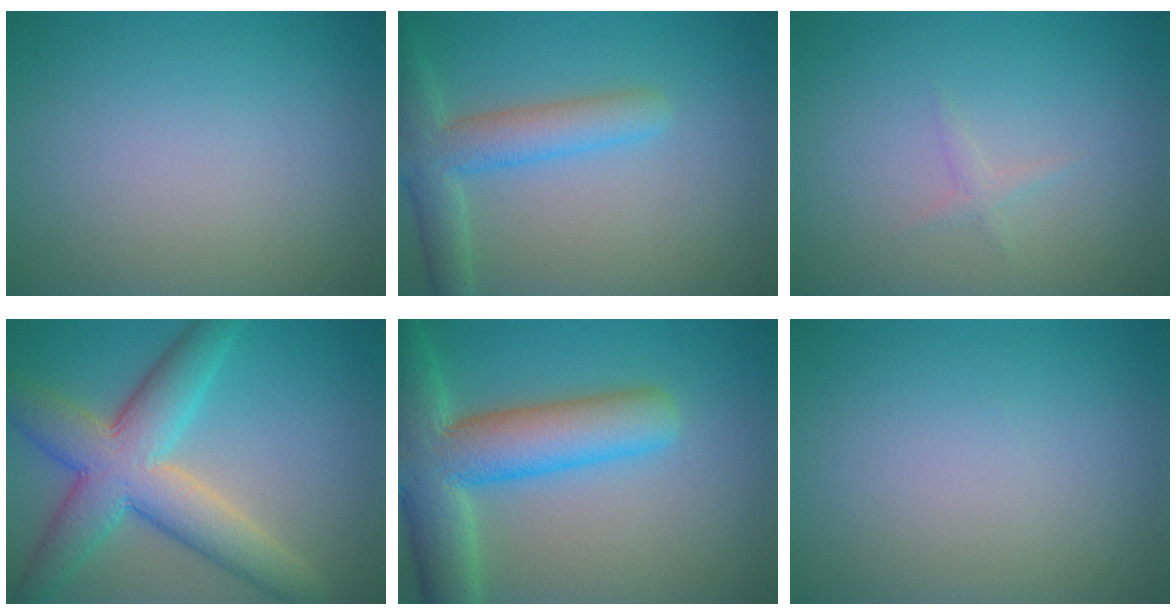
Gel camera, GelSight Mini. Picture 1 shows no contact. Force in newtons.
{"total": 4.7, "press": 4.7, "slide": 0.3}
{"total": 0.7, "press": 0.7, "slide": 0.0}
{"total": 8.6, "press": 8.6, "slide": 0.6}
{"total": 9.6, "press": 9.6, "slide": 0.8}
{"total": 0.0}